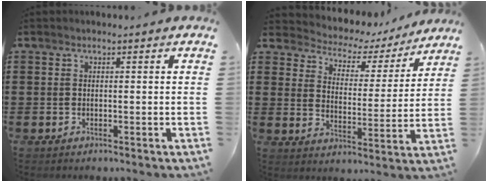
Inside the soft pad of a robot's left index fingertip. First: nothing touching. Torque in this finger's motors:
{"motor_torque": [0.55, -0.16, -0.04, 0.02]}